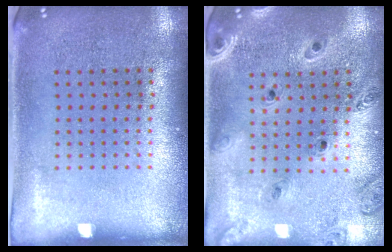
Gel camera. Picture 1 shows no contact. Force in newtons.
{"total": 1.3, "press": 1.3, "slide": 0.2}